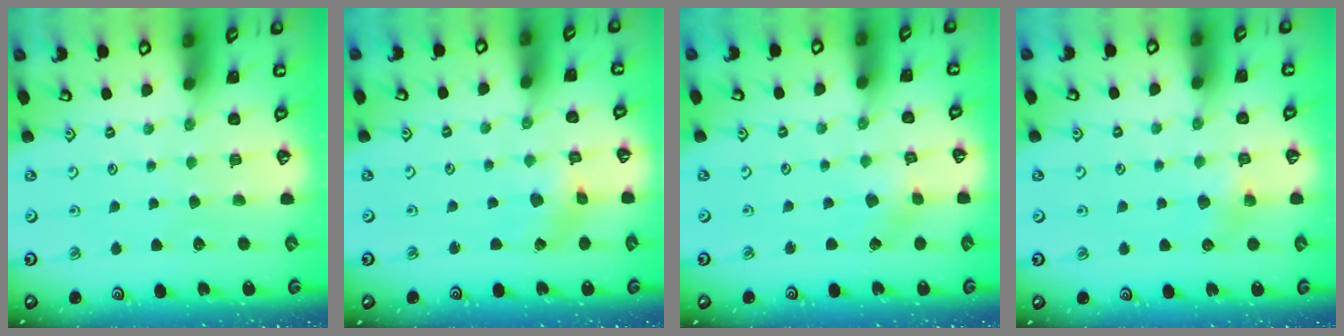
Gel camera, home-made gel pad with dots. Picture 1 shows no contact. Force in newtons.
{"total": 2.5, "press": 2.5, "slide": 0.4}
{"total": 2.8, "press": 2.8, "slide": 0.2}
{"total": 5.7, "press": 5.7, "slide": 0.8}